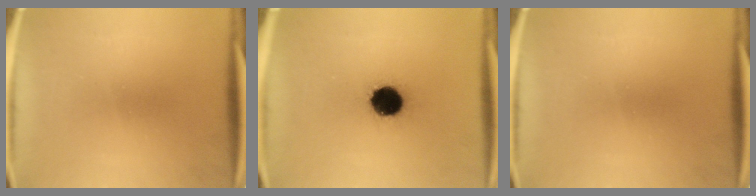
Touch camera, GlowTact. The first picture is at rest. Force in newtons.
{"total": 12.5}
{"total": 0.0}